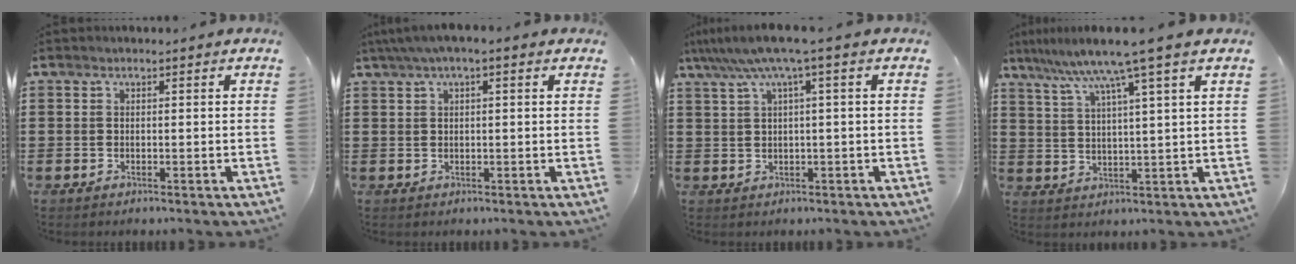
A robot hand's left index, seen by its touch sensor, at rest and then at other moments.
{"total": 2.3, "force": [0.7, 0.3, 2.2], "torque": [-0.040, 0.002, 0.011]}
{"total": 5.3, "force": [1.9, -0.4, 4.9], "torque": [-0.098, -0.009, 0.030]}
{"total": 7.8, "force": [5.6, -0.9, 5.4], "torque": [-0.124, -0.025, 0.088]}